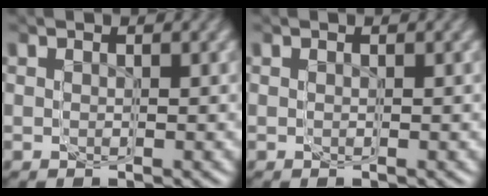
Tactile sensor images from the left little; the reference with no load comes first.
{"total": 0.0}